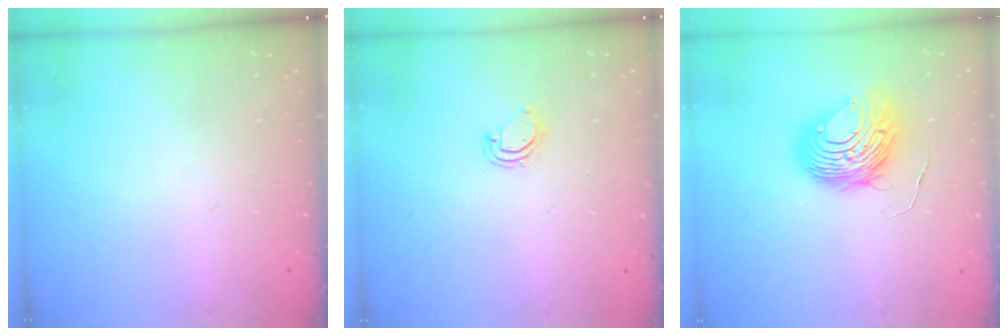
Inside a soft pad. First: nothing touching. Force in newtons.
{"total": 4.3, "press": 4.3, "slide": 0.5}
{"total": 10.3, "press": 10.3, "slide": 1.0}